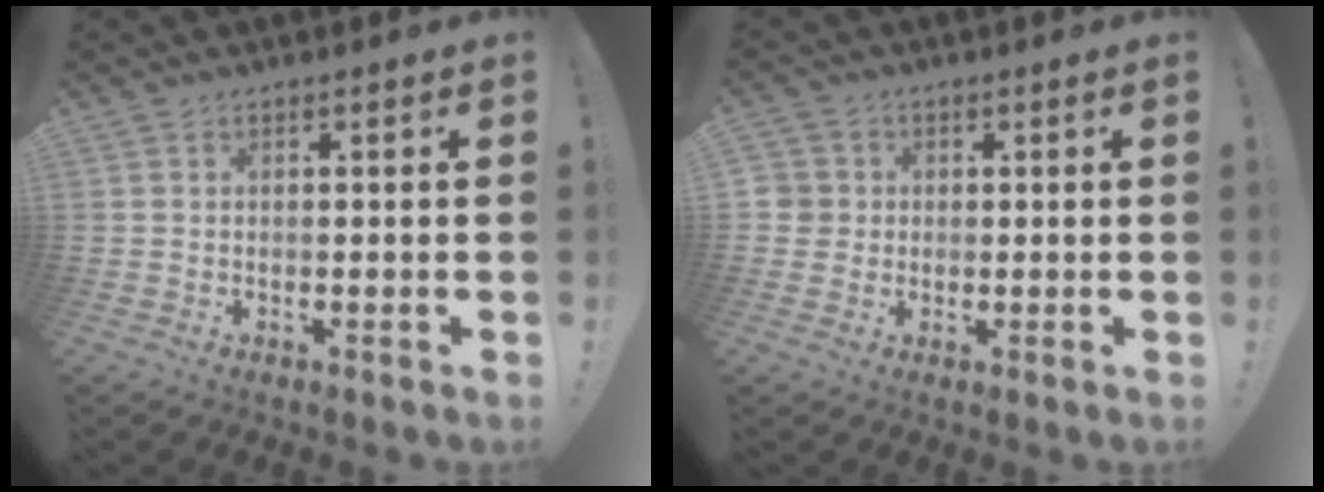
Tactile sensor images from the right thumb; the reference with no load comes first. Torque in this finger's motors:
{"motor_torque": [-0.08, -0.05, -0.09, 0.01, -0.01]}